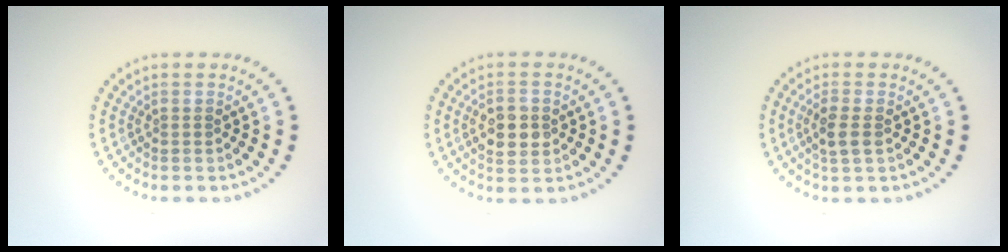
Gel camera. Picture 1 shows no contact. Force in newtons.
{"total": 3.0, "press": 3.0, "slide": 0.1}
{"total": 2.0, "press": 1.9, "slide": 0.7}